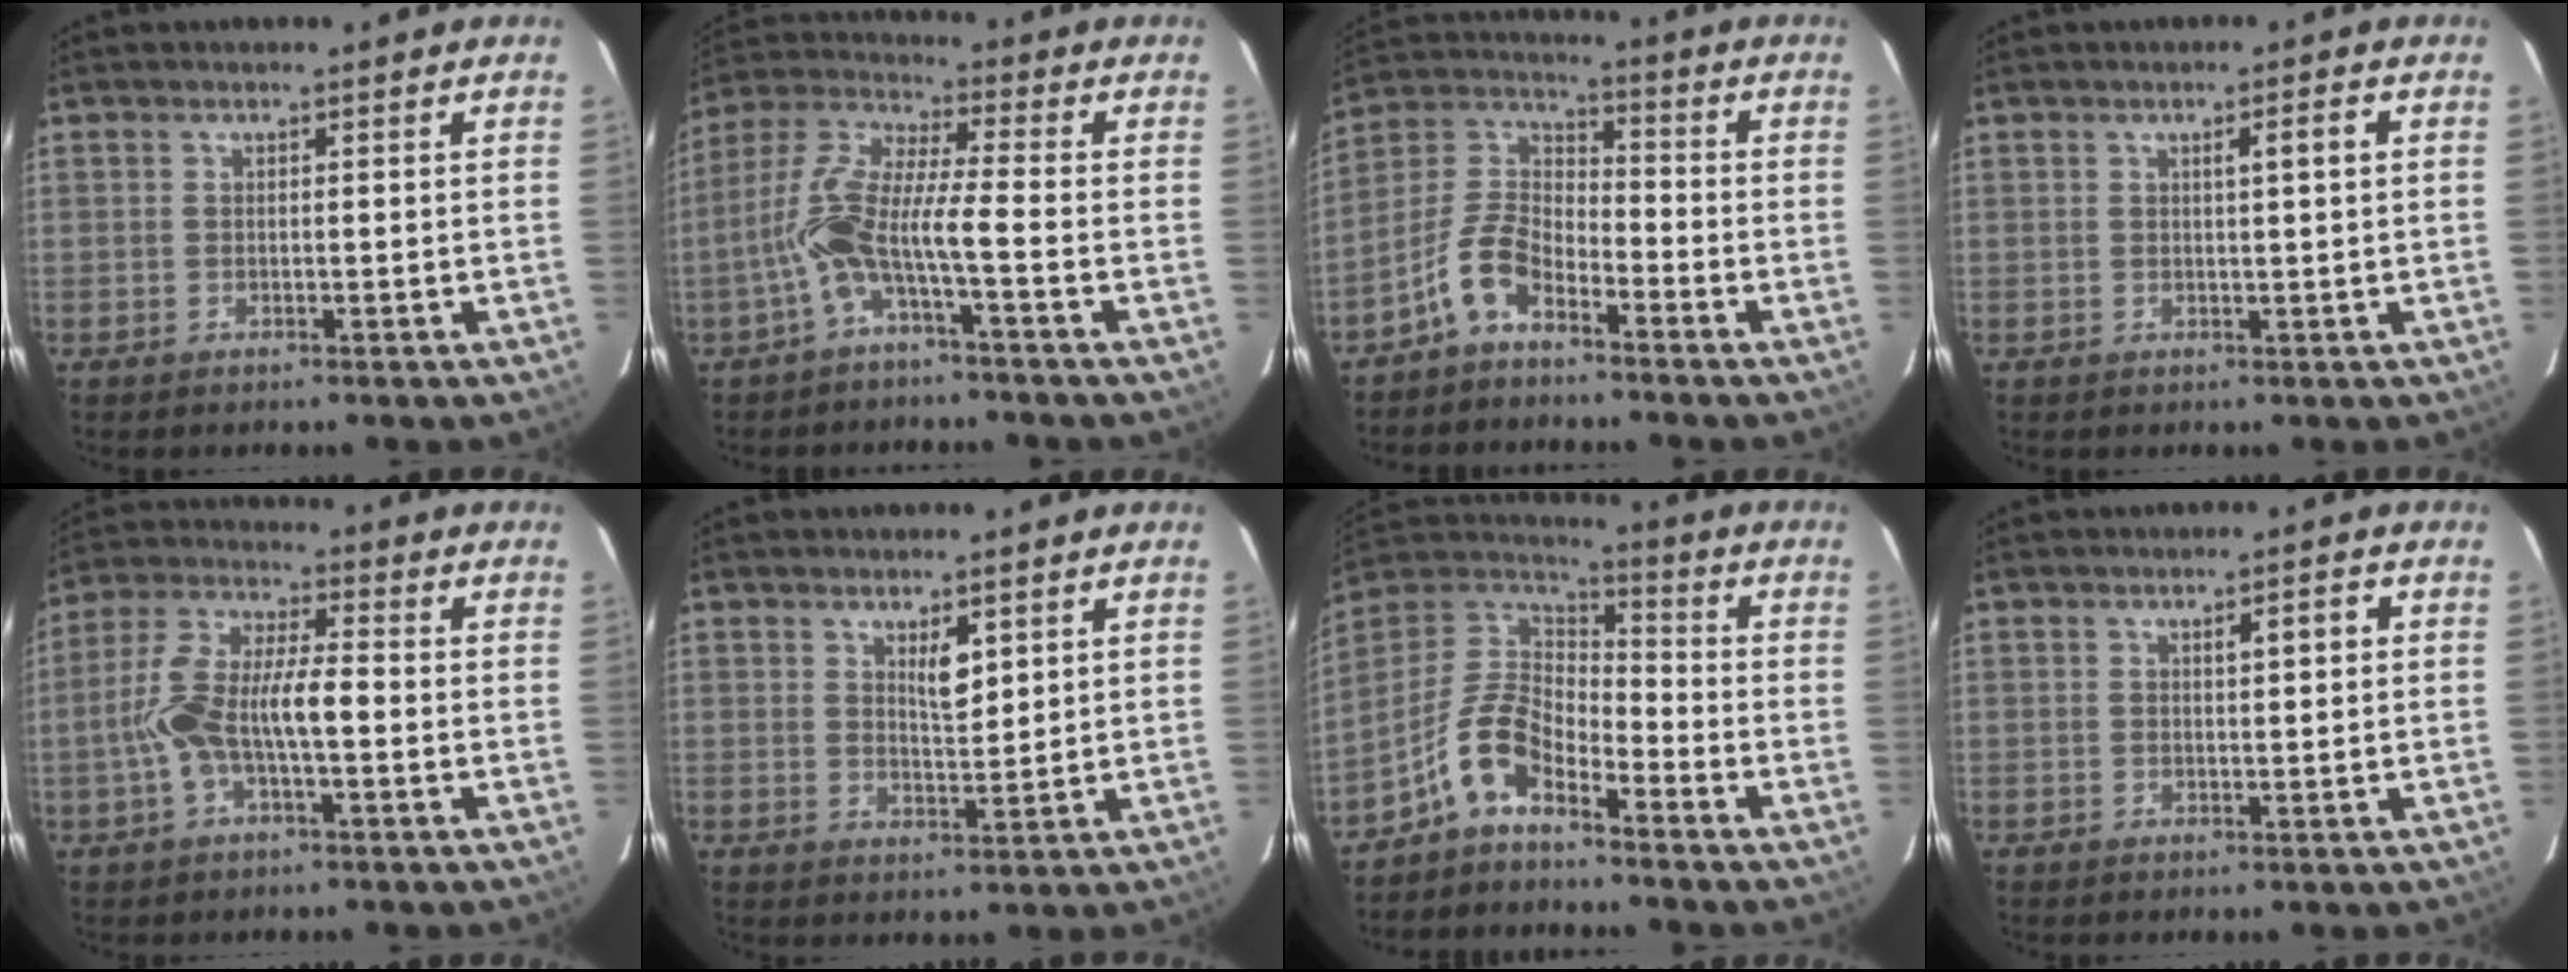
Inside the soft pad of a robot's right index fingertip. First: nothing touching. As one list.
[{"total": 9.0, "force": [-3.4, 0.3, 8.4], "torque": [-0.185, 0.023, -0.075]}, {"total": 7.6, "force": [-5.2, 3.3, 4.6], "torque": [-0.110, 0.020, -0.110]}, {"total": 2.3, "force": [0.6, -0.1, 2.2], "torque": [-0.037, 0.004, 0.010]}, {"total": 10.2, "force": [-1.9, 2.9, 9.6], "torque": [-0.204, 0.024, -0.036]}, {"total": 3.4, "force": [1.7, 1.0, 2.7], "torque": [-0.050, -0.004, 0.034]}, {"total": 8.7, "force": [-5.8, 3.7, 5.4], "torque": [-0.123, 0.030, -0.119]}, {"total": 2.4, "force": [0.7, 0.5, 2.3], "torque": [-0.037, 0.007, 0.012]}]